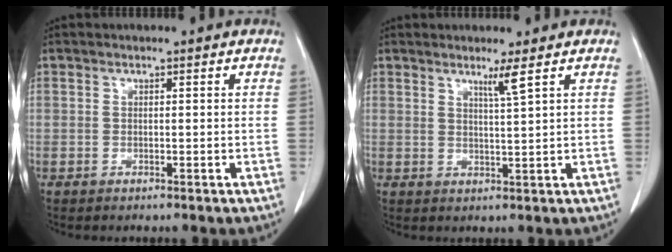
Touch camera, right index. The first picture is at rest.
{"total": 2.6, "force": [1.6, -0.9, 1.8], "torque": [-0.035, -0.014, 0.034]}